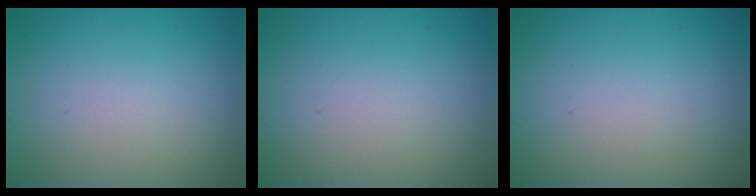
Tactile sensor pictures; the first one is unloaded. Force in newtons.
{"total": 0.0}
{"total": 0.0}